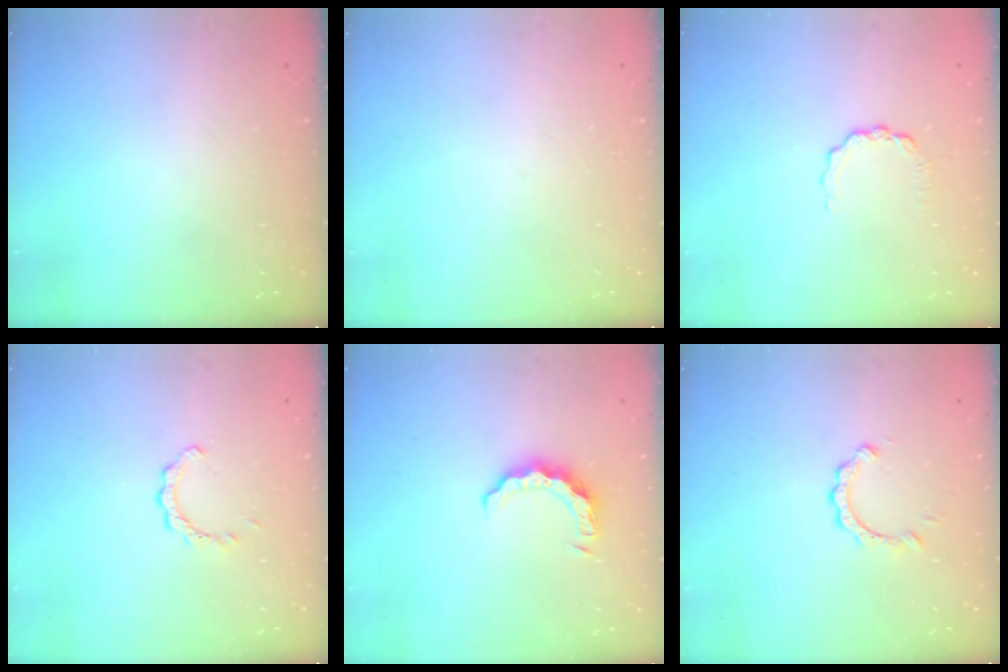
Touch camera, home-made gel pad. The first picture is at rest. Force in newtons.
{"total": 0.0}
{"total": 3.8, "press": 3.7, "slide": 0.4}
{"total": 2.2, "press": 2.2, "slide": 0.2}
{"total": 7.4, "press": 7.4, "slide": 0.6}
{"total": 2.8, "press": 2.7, "slide": 0.3}